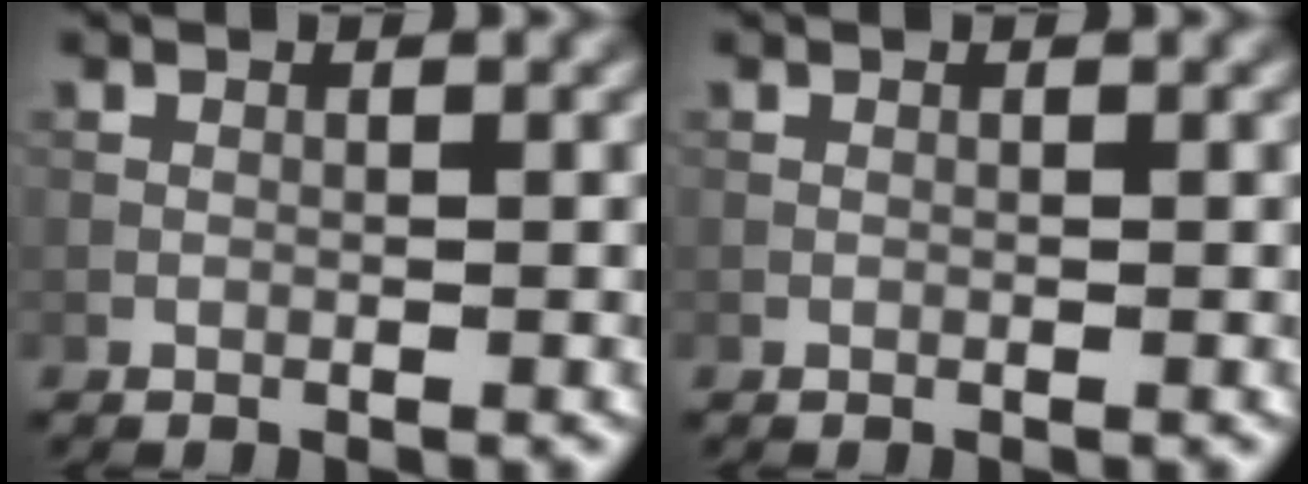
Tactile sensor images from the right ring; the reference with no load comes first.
{"total": 0.0}